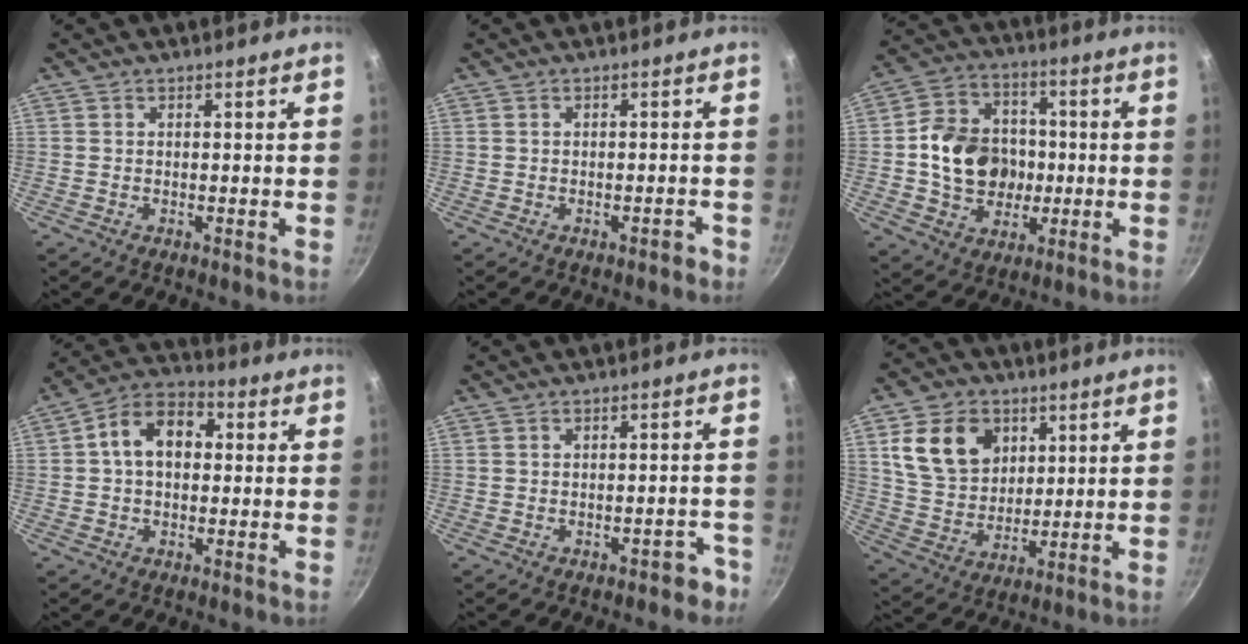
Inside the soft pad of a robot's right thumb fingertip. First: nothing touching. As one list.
[{"total": 1.3, "force": [-1.0, 0.6, 0.7], "torque": [-0.002, 0.021, -0.001]}, {"total": 15.4, "force": [-0.6, 12.8, 8.6], "torque": [-0.117, 0.028, -0.010]}, {"total": 10.4, "force": [1.2, 7.2, 7.5], "torque": [-0.092, 0.031, 0.002]}, {"total": 3.7, "force": [-2.5, 2.0, 1.8], "torque": [0.008, 0.040, -0.012]}, {"total": 14.2, "force": [5.0, 10.8, 7.7], "torque": [-0.113, -0.015, 0.096]}]